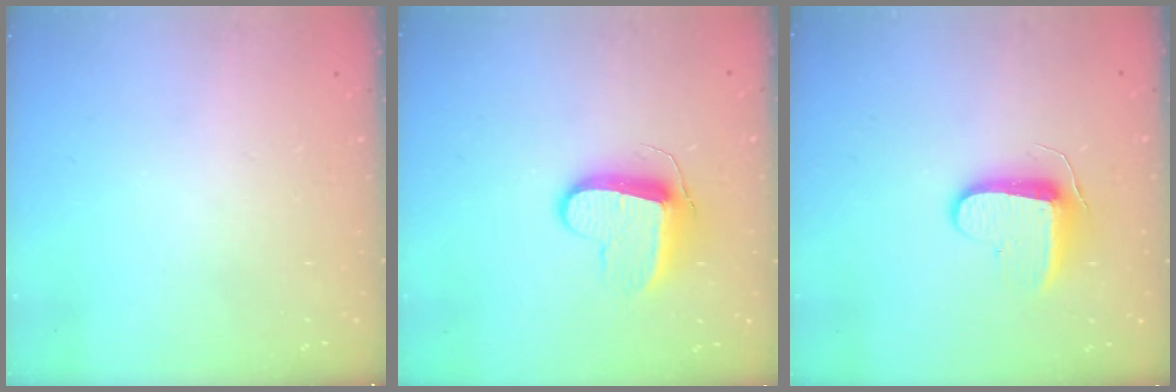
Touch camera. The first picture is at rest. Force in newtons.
{"total": 9.9, "press": 9.9, "slide": 0.1}
{"total": 9.5, "press": 9.5, "slide": 0.8}